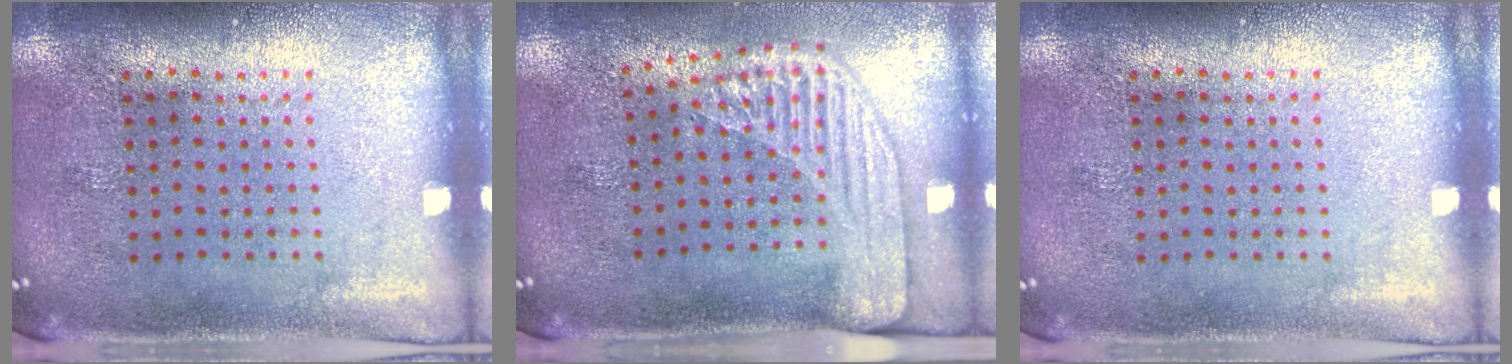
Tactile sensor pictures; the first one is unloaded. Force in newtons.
{"total": 2.2, "press": 1.8, "slide": 1.3}
{"total": 0.0}